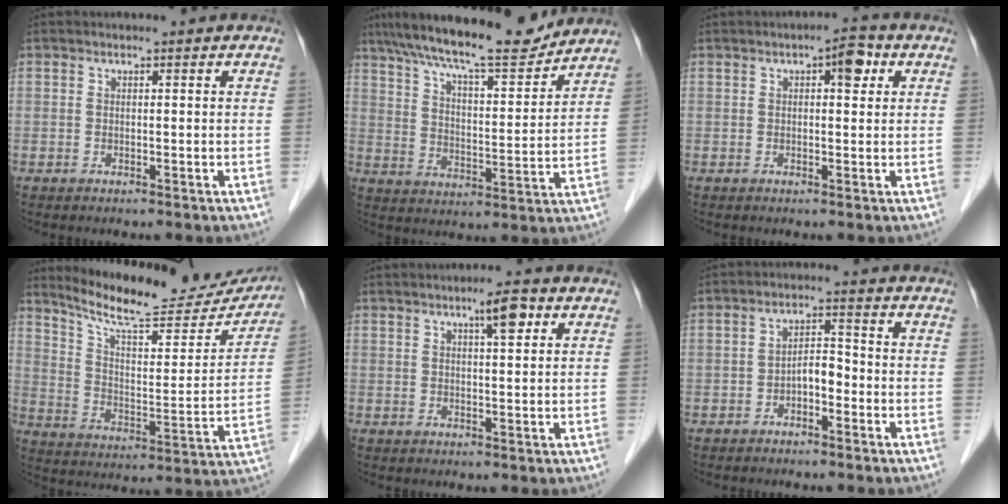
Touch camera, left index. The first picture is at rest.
{"total": 16.2, "force": [14.4, 2.1, 7.2], "torque": [-0.125, 0.009, 0.228]}
{"total": 3.7, "force": [1.4, 1.4, 3.2], "torque": [-0.041, 0.015, 0.013]}
{"total": 21.4, "force": [19.5, 4.1, 7.6], "torque": [-0.112, -0.032, 0.272]}
{"total": 3.7, "force": [1.9, 0.5, 3.2], "torque": [-0.051, 0.006, 0.028]}
{"total": 3.4, "force": [-1.7, 1.5, 2.5], "torque": [-0.044, 0.015, -0.030]}